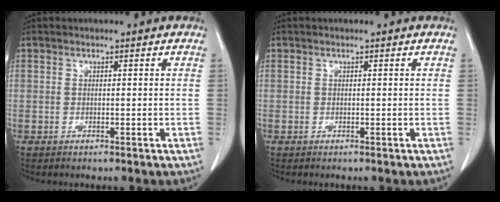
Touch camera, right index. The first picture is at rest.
{"total": 0.0}